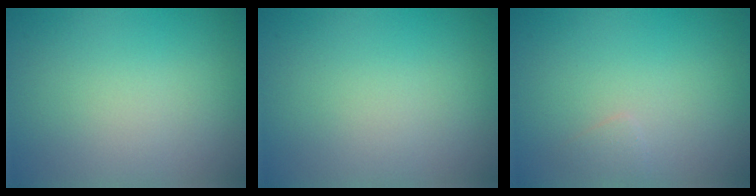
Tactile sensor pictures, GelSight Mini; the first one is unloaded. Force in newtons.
{"total": 0.0}
{"total": 0.7, "press": 0.7, "slide": 0.0}